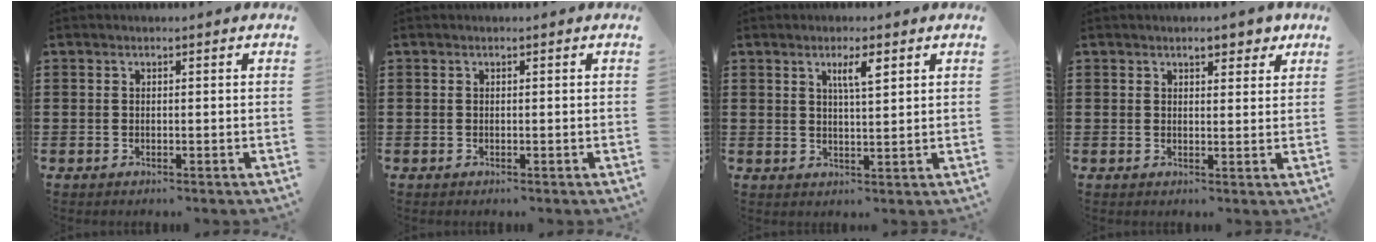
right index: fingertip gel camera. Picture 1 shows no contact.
{"total": 0.0}
{"total": 3.8, "force": [1.9, 0.7, 3.2], "torque": [-0.060, 0.003, 0.029]}
{"total": 3.7, "force": [2.7, 1.5, 2.2], "torque": [-0.024, -0.002, 0.043]}